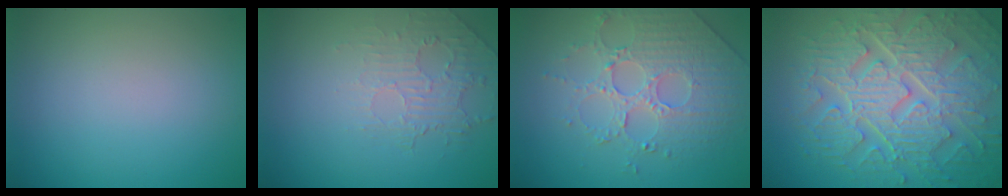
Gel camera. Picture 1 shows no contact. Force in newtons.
{"total": 2.0, "press": 0.9, "slide": 1.8}
{"total": 4.7, "press": 3.9, "slide": 2.6}
{"total": 10.4, "press": 7.1, "slide": 7.5}